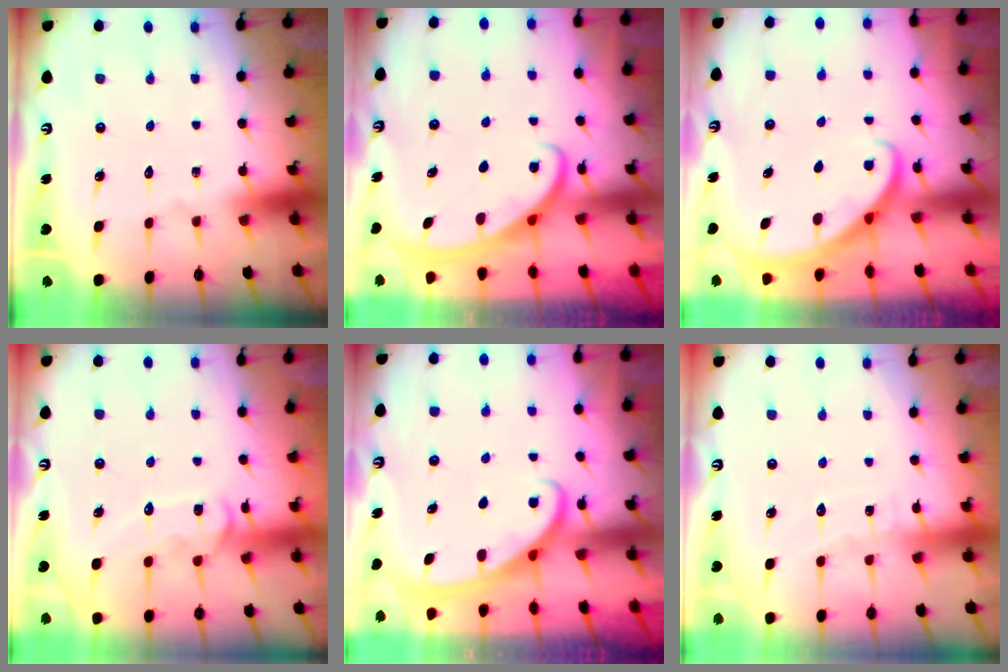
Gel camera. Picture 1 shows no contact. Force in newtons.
{"total": 2.7, "press": 2.6, "slide": 0.4}
{"total": 2.7, "press": 2.7, "slide": 0.2}
{"total": 12.5, "press": 12.5, "slide": 0.9}
{"total": 2.7, "press": 2.7, "slide": 0.4}
{"total": 3.8, "press": 3.7, "slide": 0.5}